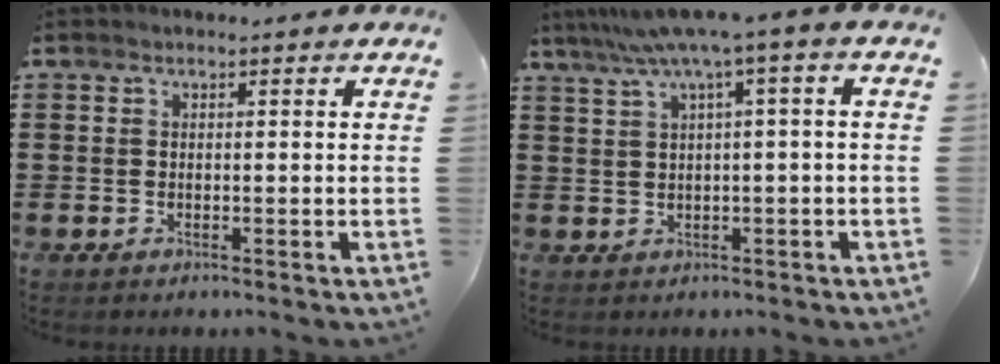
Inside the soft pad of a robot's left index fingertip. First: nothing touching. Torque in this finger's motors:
{"motor_torque": [1.09, -1.04, 0.92, 0.21]}